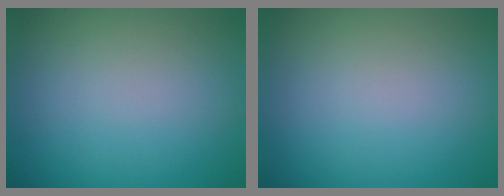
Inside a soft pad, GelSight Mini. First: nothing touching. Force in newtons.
{"total": 0.0}